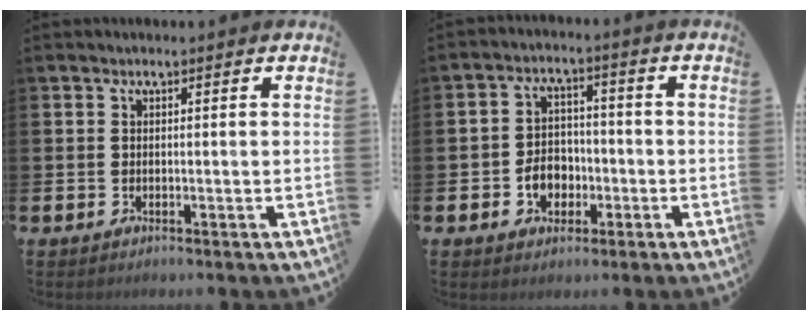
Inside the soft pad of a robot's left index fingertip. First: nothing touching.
{"total": 4.7, "force": [-1.6, 3.8, 2.3], "torque": [-0.025, -0.001, -0.038]}